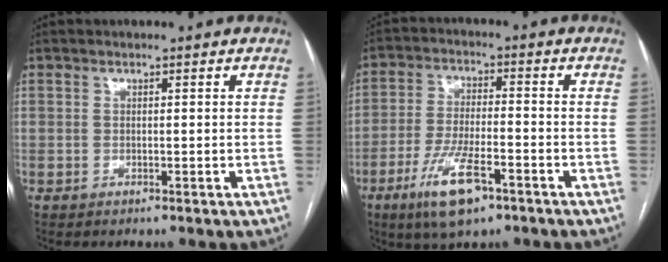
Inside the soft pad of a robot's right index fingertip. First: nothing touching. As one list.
[{"total": 10.1, "force": [-5.6, 2.5, 8.0], "torque": [-0.161, -0.015, -0.097]}]